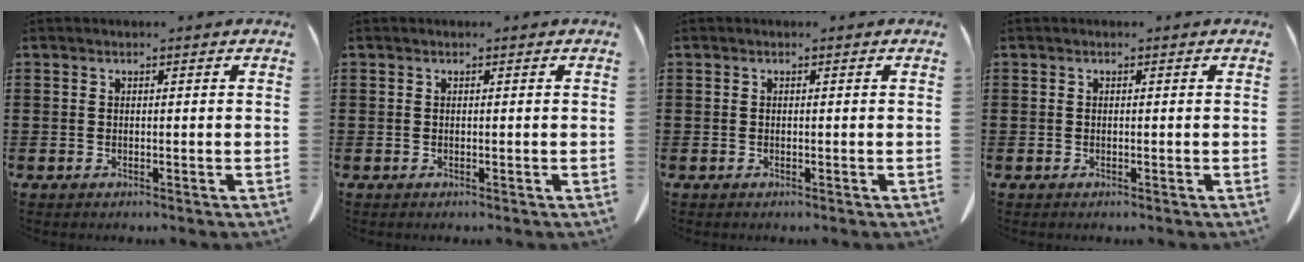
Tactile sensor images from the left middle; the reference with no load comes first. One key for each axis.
{"total": 0.0}
{"total": 0.0}
{"total": 0.0}